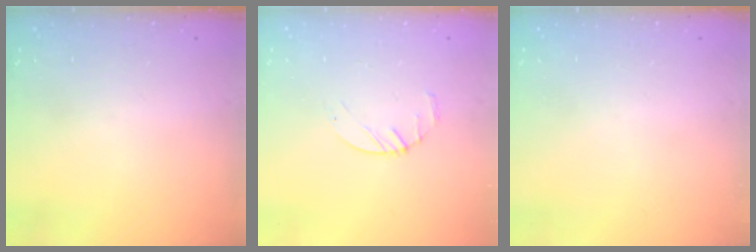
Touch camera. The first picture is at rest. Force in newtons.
{"total": 2.4, "press": 2.3, "slide": 0.3}
{"total": 0.0}